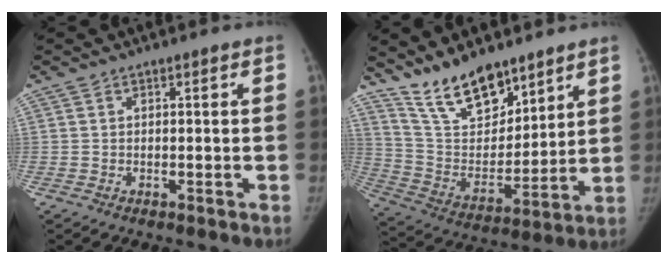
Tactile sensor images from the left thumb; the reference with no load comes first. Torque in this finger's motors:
{"motor_torque": [0.25, 0.19, 1.39, -1.39, 0.04]}